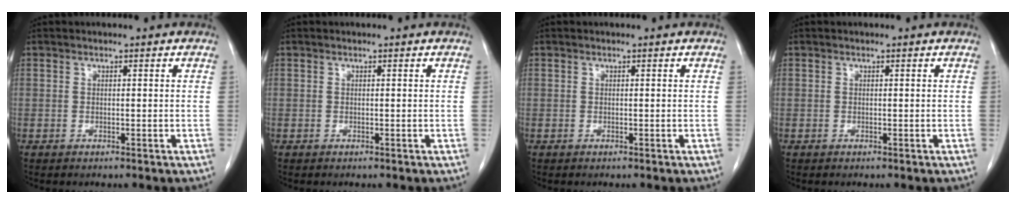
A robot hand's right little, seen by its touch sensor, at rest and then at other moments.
{"total": 0.0}
{"total": 0.0}
{"total": 0.0}